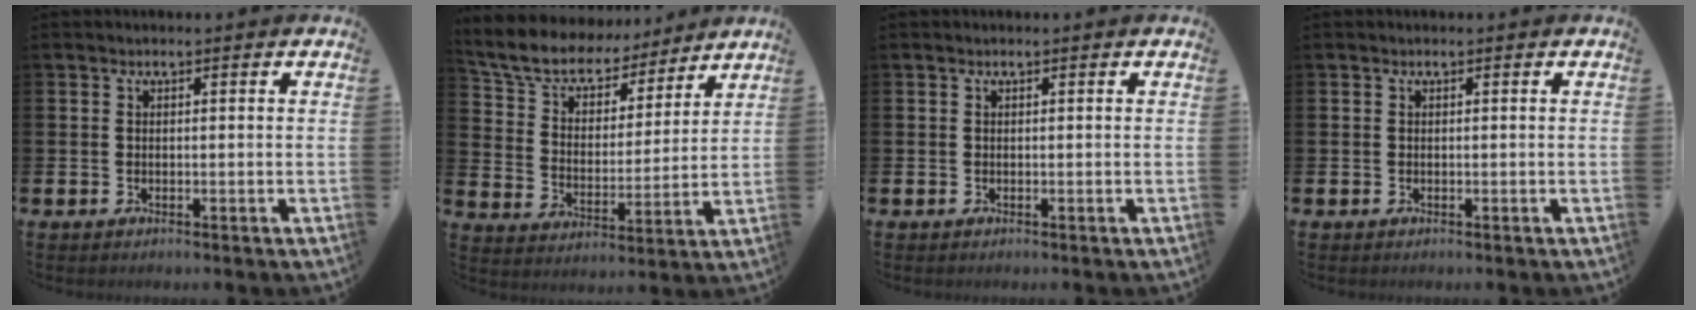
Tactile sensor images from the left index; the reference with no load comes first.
{"total": 8.2, "force": [7.5, 3.0, 1.3], "torque": [-0.075, -0.052, 0.137]}
{"total": 0.0}
{"total": 0.0}